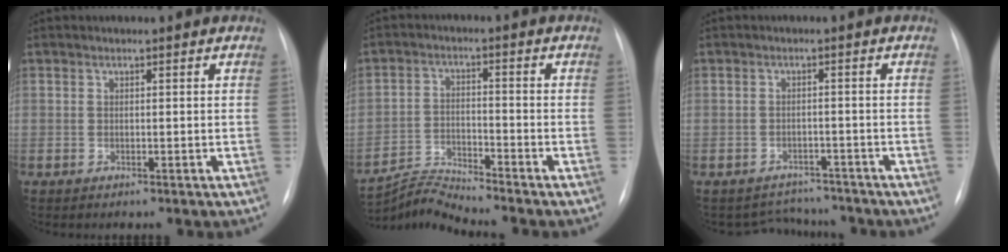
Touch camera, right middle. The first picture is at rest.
{"total": 6.0, "force": [-5.5, -2.2, -0.9], "torque": [-0.006, -0.011, -0.102]}
{"total": 4.9, "force": [-4.4, 1.8, -0.9], "torque": [0.013, 0.019, -0.059]}